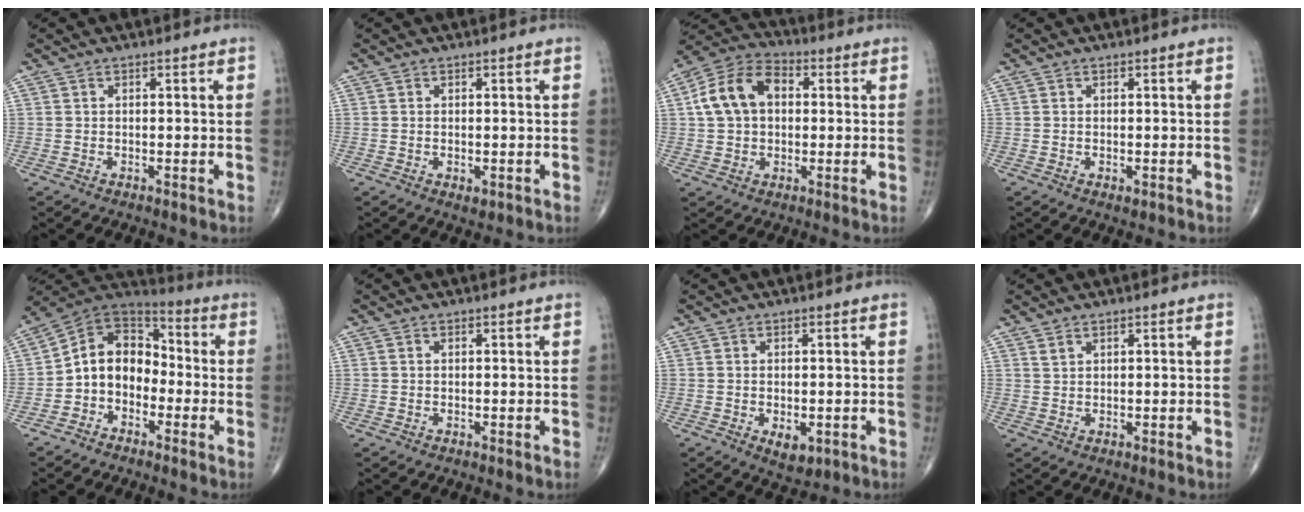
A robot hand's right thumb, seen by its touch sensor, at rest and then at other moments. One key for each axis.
{"total": 1.2, "fx": -0.3, "fy": 0.7, "fz": 0.9, "tx": -0.014, "ty": -0.004, "tz": -0.002}
{"total": 12.2, "fx": 1.9, "fy": 8.6, "fz": 8.5, "tx": -0.149, "ty": 0.028, "tz": 0.023}
{"total": 0.9, "fx": -0.3, "fy": 0.5, "fz": 0.7, "tx": -0.011, "ty": -0.002, "tz": -0.002}
{"total": 11.3, "fx": -2.6, "fy": 8.7, "fz": 6.7, "tx": -0.083, "ty": 0.061, "tz": -0.064}
{"total": 0.0}
{"total": 3.8, "fx": -1.1, "fy": 2.2, "fz": 2.9, "tx": -0.036, "ty": -0.004, "tz": -0.007}
{"total": 1.2, "fx": 0.9, "fy": 0.6, "fz": 0.6, "tx": -0.005, "ty": -0.001, "tz": 0.020}